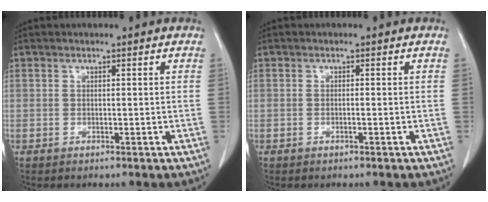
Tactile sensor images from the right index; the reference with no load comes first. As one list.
[{"total": 0.5, "force": [-0.3, 0.0, 0.4], "torque": [-0.008, 0.001, -0.005]}]